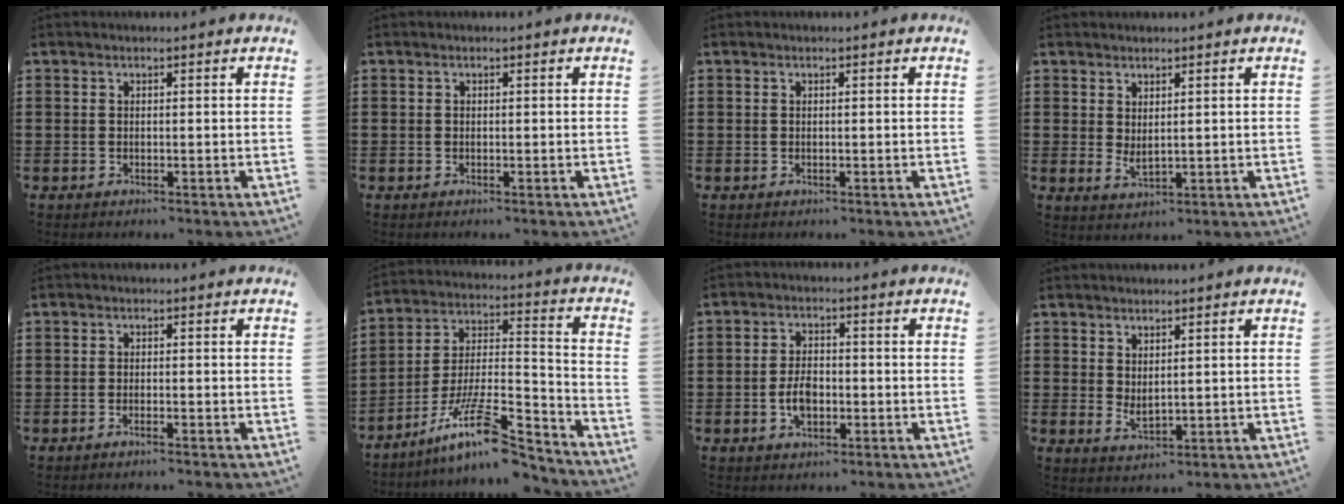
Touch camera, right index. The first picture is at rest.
{"total": 0.0}
{"total": 0.0}
{"total": 2.1, "force": [1.2, 0.6, 1.7], "torque": [-0.032, -0.002, 0.023]}
{"total": 1.0, "force": [-0.9, 0.0, 0.5], "torque": [-0.010, -0.003, -0.016]}
{"total": 14.6, "force": [-10.4, 3.2, 9.7], "torque": [-0.166, 0.021, -0.186]}
{"total": 4.6, "force": [-1.2, 2.6, 3.6], "torque": [-0.080, 0.003, -0.026]}
{"total": 2.0, "force": [1.1, 0.7, 1.4], "torque": [-0.028, -0.002, 0.022]}